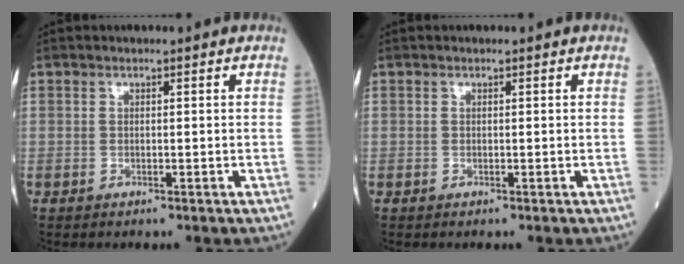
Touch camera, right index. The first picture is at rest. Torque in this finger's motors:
{"motor_torque": [0.00, 0.00, 0.00, -0.01]}